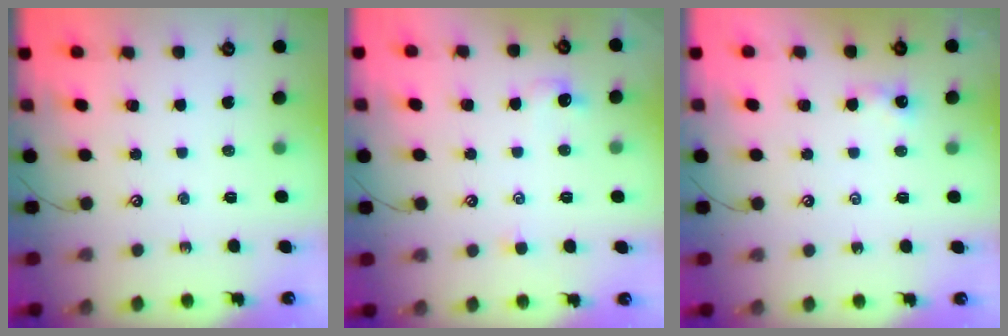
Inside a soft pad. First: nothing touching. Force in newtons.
{"total": 1.6, "press": 1.4, "slide": 0.7}
{"total": 2.4, "press": 2.4, "slide": 0.4}